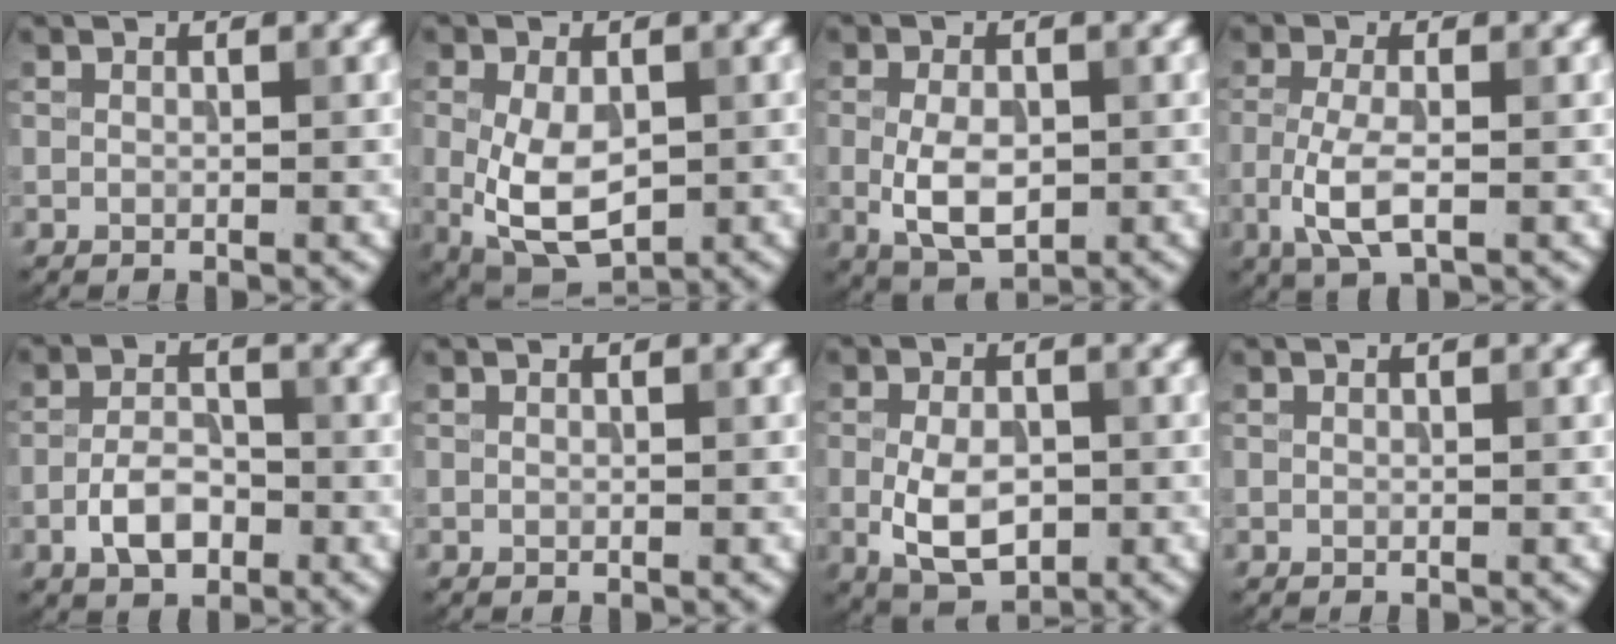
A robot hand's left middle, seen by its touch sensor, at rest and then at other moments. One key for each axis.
{"total": 6.6, "fx": -0.7, "fy": 3.9, "fz": 5.3, "tx": -0.111, "ty": -0.012, "tz": -0.004}
{"total": 4.8, "fx": -0.5, "fy": 2.8, "fz": 3.8, "tx": -0.075, "ty": -0.007, "tz": -0.007}
{"total": 4.0, "fx": -1.2, "fy": 1.4, "fz": 3.5, "tx": -0.083, "ty": -0.003, "tz": -0.029}
{"total": 3.7, "fx": -1.7, "fy": 2.0, "fz": 2.7, "tx": -0.046, "ty": 0.005, "tz": -0.035}
{"total": 0.0}
{"total": 5.3, "fx": -0.9, "fy": 3.1, "fz": 4.2, "tx": -0.083, "ty": -0.008, "tz": -0.014}
{"total": 0.0}